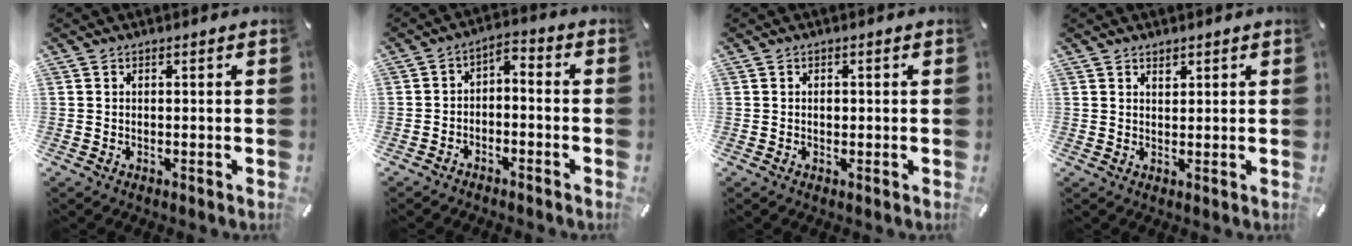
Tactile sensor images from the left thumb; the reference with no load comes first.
{"total": 4.4, "force": [-3.8, 1.7, 1.4], "torque": [-0.020, 0.021, -0.075]}
{"total": 1.1, "force": [0.0, 0.8, 0.8], "torque": [-0.016, 0.003, -0.002]}
{"total": 1.4, "force": [1.1, 0.9, 0.4], "torque": [-0.001, -0.004, 0.019]}